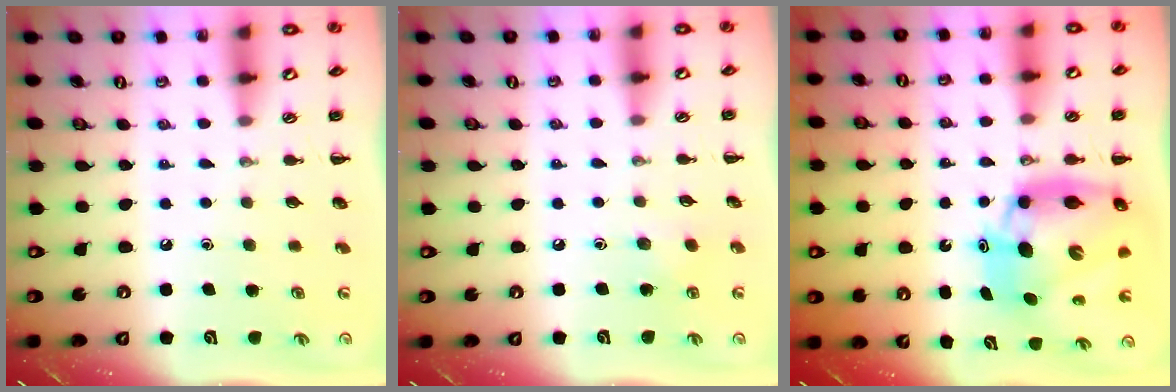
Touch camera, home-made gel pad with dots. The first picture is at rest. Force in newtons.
{"total": 6.2, "press": 5.9, "slide": 1.8}
{"total": 13.5, "press": 13.1, "slide": 3.5}